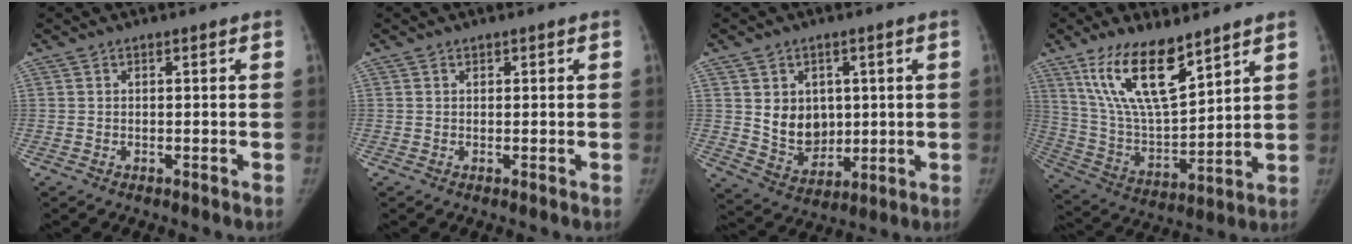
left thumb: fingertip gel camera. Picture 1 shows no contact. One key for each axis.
{"total": 0.6, "fx": 0.3, "fy": 0.5, "fz": 0.1, "tx": 0.006, "ty": -0.001, "tz": 0.004}
{"total": 9.8, "fx": 1.7, "fy": 7.8, "fz": 5.6, "tx": -0.049, "ty": -0.018, "tz": 0.049}
{"total": 17.0, "fx": 10.6, "fy": 6.0, "fz": 11.9, "tx": -0.200, "ty": -0.054, "tz": 0.214}